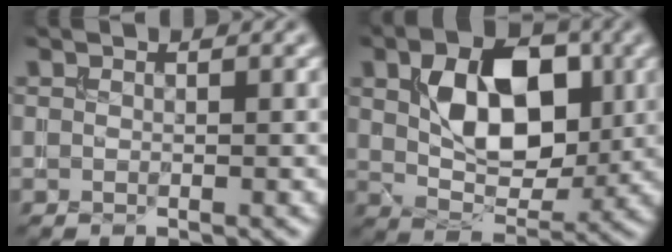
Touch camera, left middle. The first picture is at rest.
{"total": 8.6, "force": [1.9, 5.3, 6.5], "torque": [-0.110, -0.005, 0.034]}